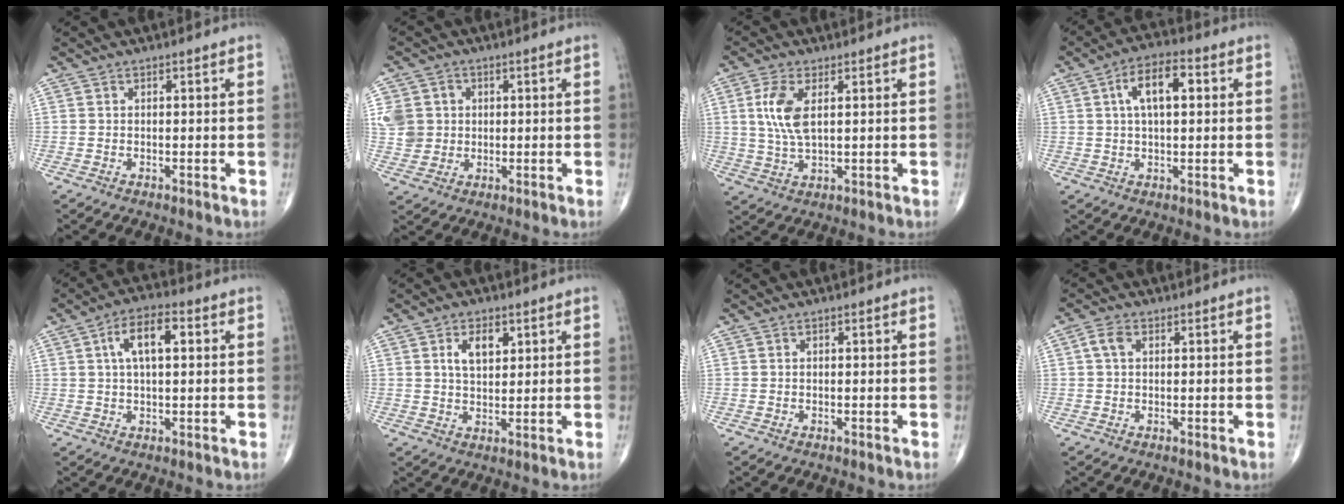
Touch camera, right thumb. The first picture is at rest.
{"total": 7.4, "force": [1.3, 6.8, 2.7], "torque": [-0.033, 0.005, 0.030]}
{"total": 6.3, "force": [1.5, 2.8, 5.5], "torque": [-0.127, -0.003, 0.033]}
{"total": 8.7, "force": [2.1, 4.0, 7.5], "torque": [-0.123, 0.015, 0.029]}
{"total": 8.3, "force": [2.0, 3.7, 7.2], "torque": [-0.123, 0.014, 0.029]}
{"total": 5.6, "force": [2.2, 3.1, 4.1], "torque": [-0.057, -0.011, 0.038]}
{"total": 0.0}
{"total": 2.7, "force": [0.7, 1.7, 2.0], "torque": [-0.043, 0.008, 0.011]}